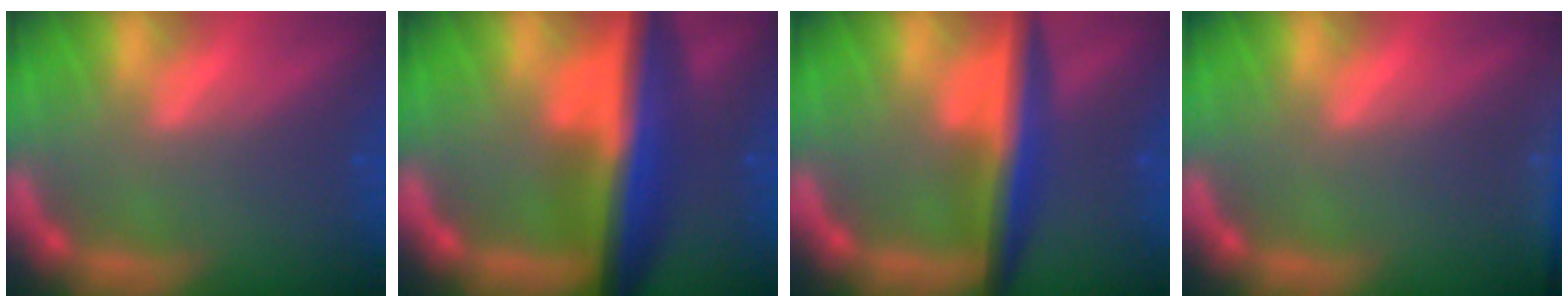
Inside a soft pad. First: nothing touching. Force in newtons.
{"total": 10.1}
{"total": 6.0}
{"total": 5.5}